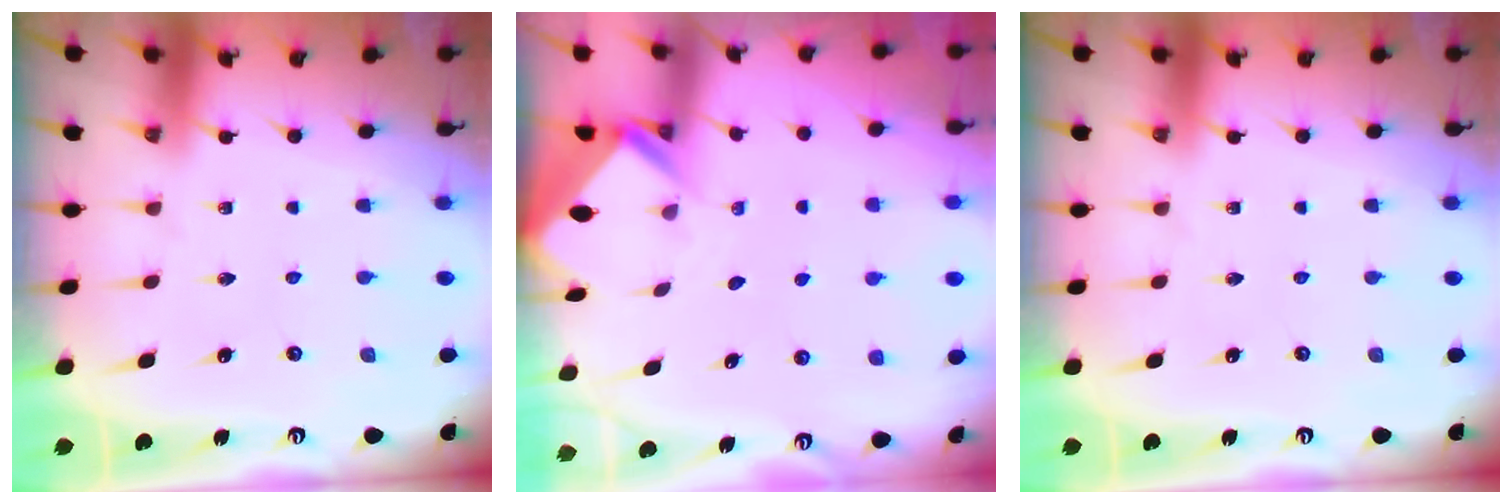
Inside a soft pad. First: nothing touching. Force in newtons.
{"total": 2.6, "press": 2.6, "slide": 0.1}
{"total": 0.0}